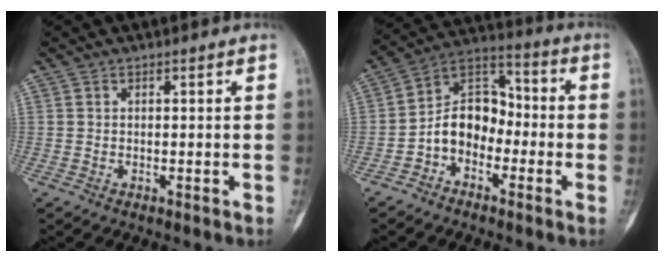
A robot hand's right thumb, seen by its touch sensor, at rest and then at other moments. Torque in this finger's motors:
{"motor_torque": [1.20, 1.15, 0.54, -0.61, 0.05]}